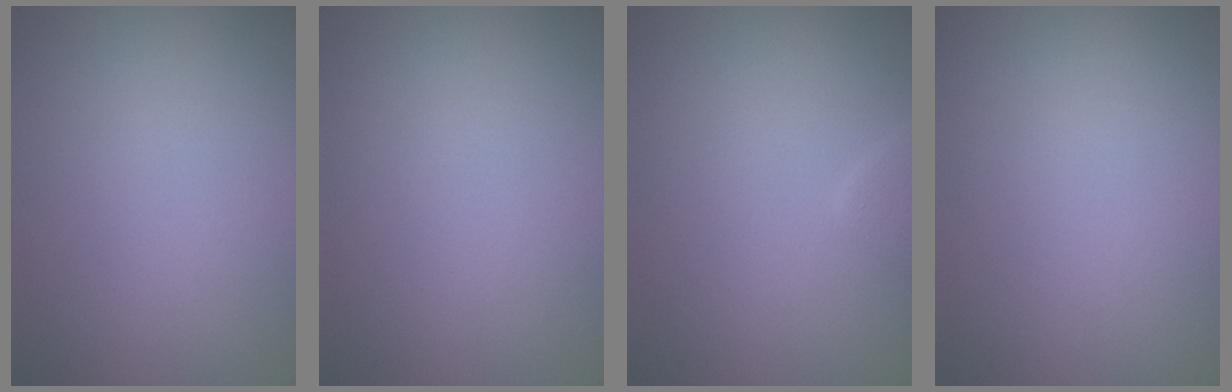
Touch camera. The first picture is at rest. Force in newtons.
{"total": 0.0}
{"total": 1.5, "press": 1.5, "slide": 0.1}
{"total": 0.0}